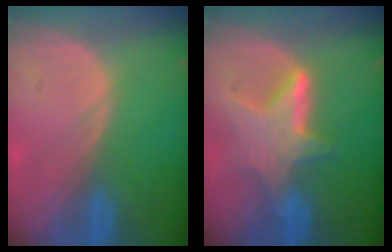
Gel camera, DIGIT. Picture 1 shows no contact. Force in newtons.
{"total": 6.5, "press": 6.4, "slide": 1.0}